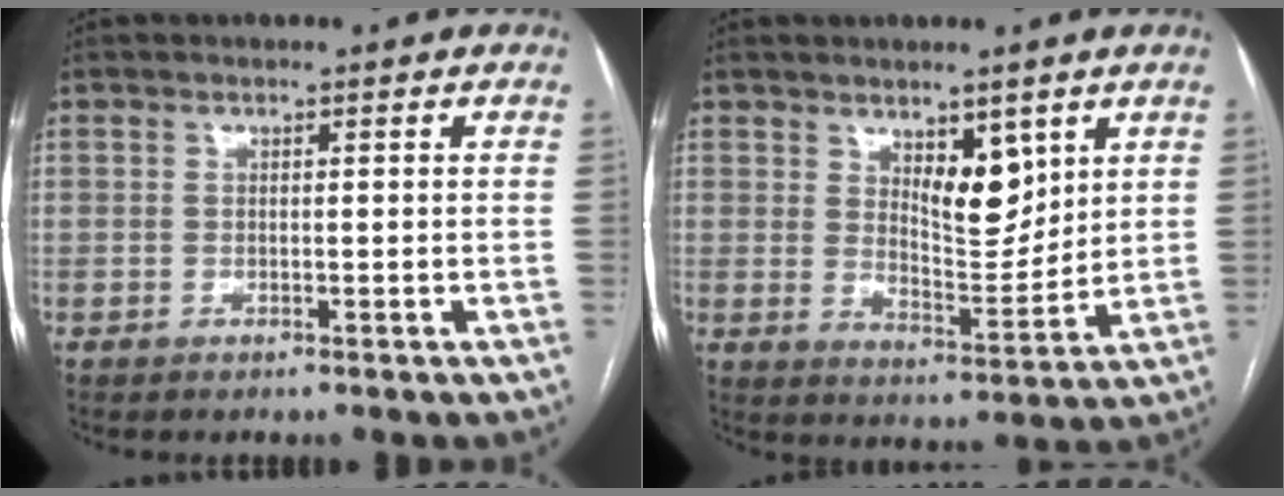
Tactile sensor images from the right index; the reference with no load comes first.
{"total": 7.2, "force": [3.7, 3.0, 5.4], "torque": [-0.087, -0.013, 0.069]}